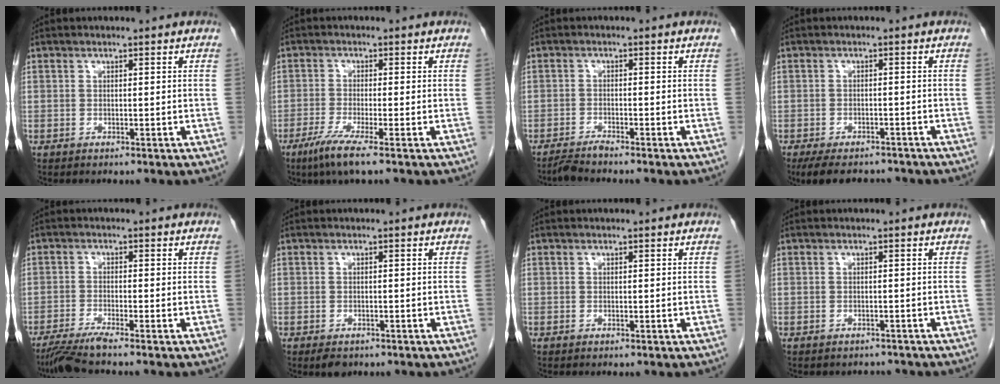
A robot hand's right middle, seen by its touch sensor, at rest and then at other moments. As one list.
[{"total": 5.1, "force": [-3.1, -0.3, 4.0], "torque": [-0.082, -0.018, -0.063]}, {"total": 2.3, "force": [-2.1, -0.5, 0.6], "torque": [-0.018, -0.009, -0.043]}, {"total": 8.7, "force": [-7.3, 3.2, 3.5], "torque": [-0.056, -0.009, -0.103]}, {"total": 4.7, "force": [-3.9, -0.9, 2.4], "torque": [-0.046, -0.019, -0.078]}, {"total": 2.3, "force": [-1.5, 1.2, 1.1], "torque": [-0.016, -0.002, -0.016]}, {"total": 0.0}, {"total": 2.0, "force": [-1.9, 0.8, -0.2], "torque": [-0.002, -0.003, -0.027]}]